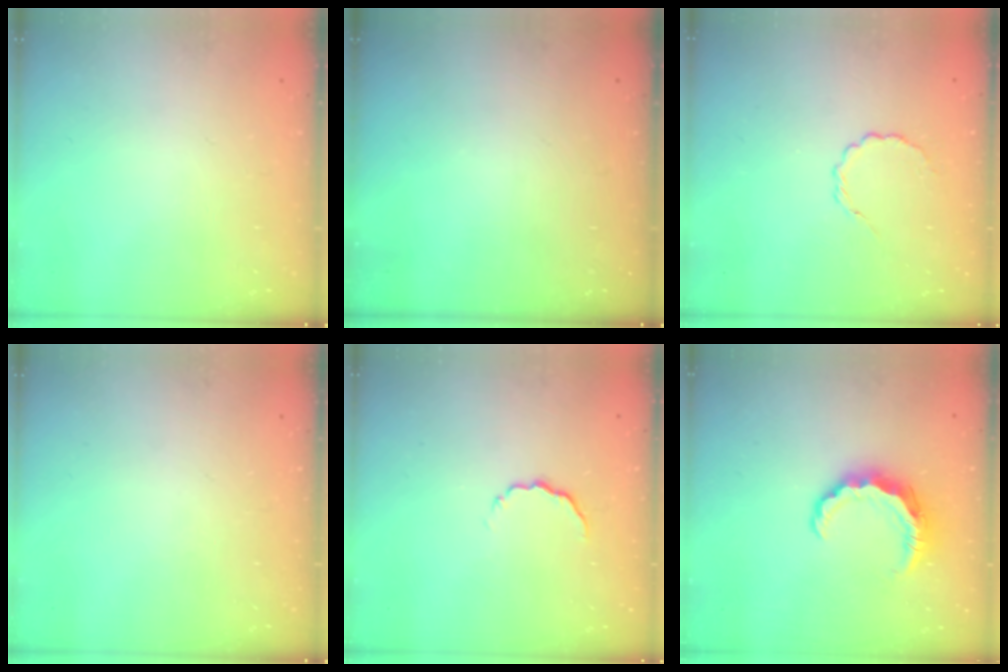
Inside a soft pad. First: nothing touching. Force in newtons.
{"total": 0.0}
{"total": 2.4, "press": 2.2, "slide": 0.9}
{"total": 0.0}
{"total": 4.4, "press": 4.3, "slide": 1.0}
{"total": 8.3, "press": 8.3, "slide": 1.0}